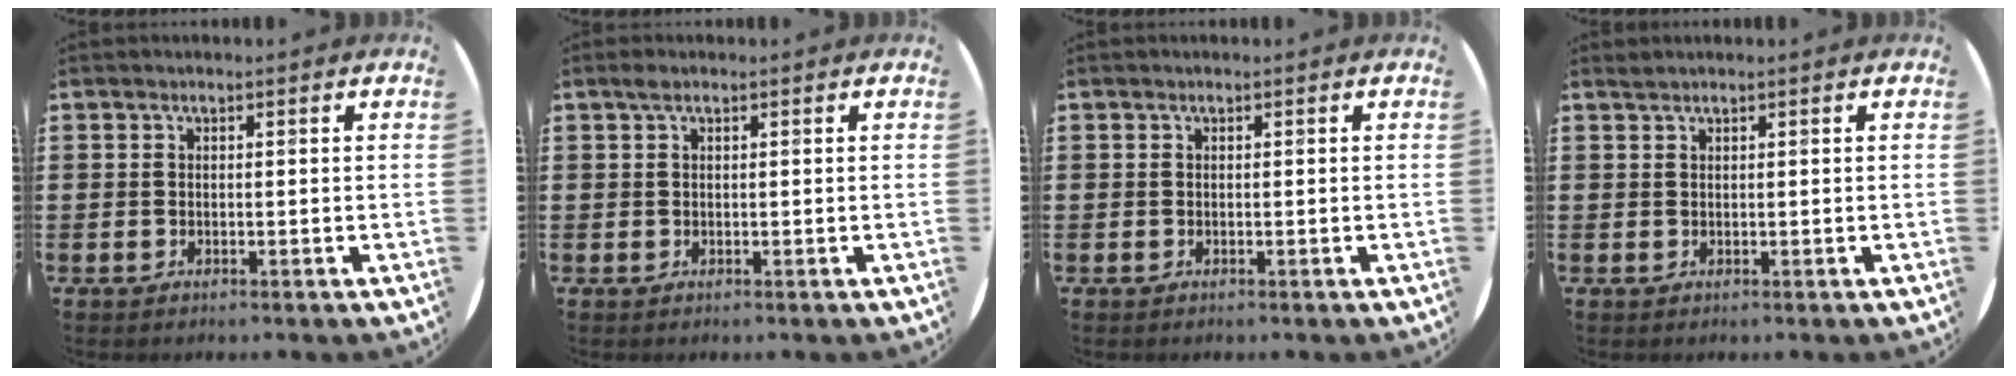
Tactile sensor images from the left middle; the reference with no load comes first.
{"total": 0.9, "force": [0.5, 0.4, 0.6], "torque": [-0.013, 0.004, 0.008]}
{"total": 0.0}
{"total": 0.8, "force": [0.7, -0.1, 0.3], "torque": [-0.007, 0.000, 0.014]}